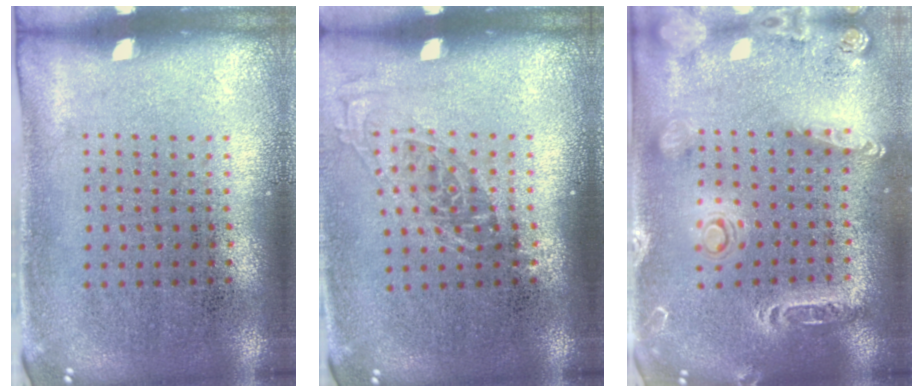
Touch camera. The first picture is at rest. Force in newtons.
{"total": 1.3, "press": 1.1, "slide": 0.8}
{"total": 2.0, "press": 1.9, "slide": 0.5}